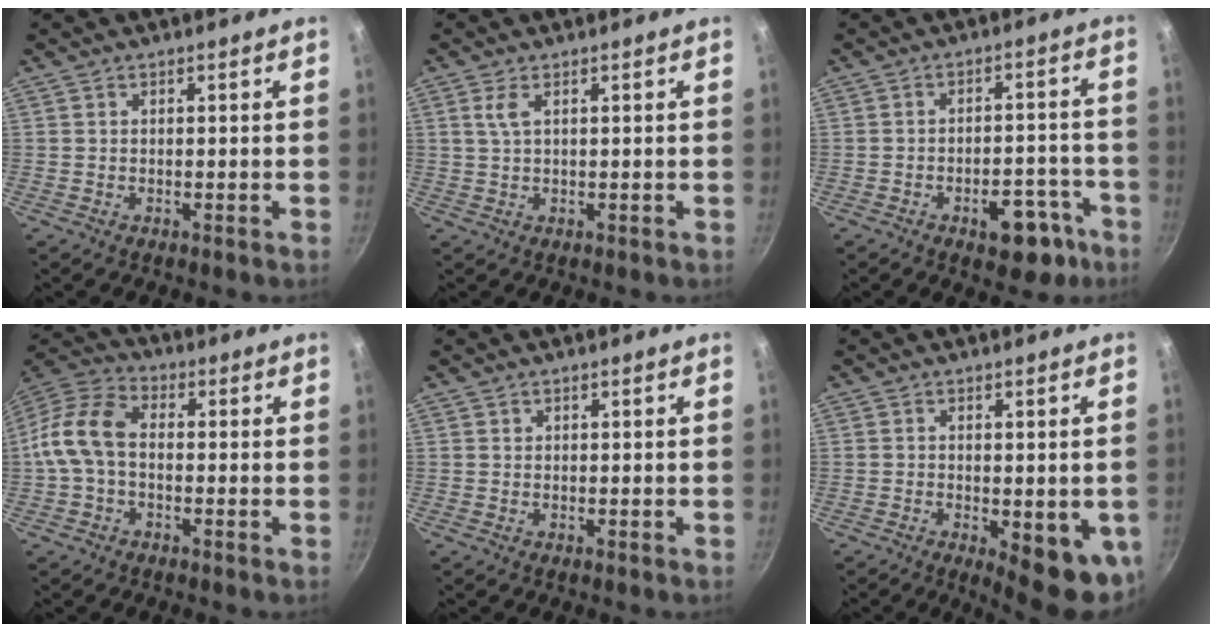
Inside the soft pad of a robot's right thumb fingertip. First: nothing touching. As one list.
[{"total": 2.5, "force": [0.9, 0.9, 2.1], "torque": [-0.046, -0.001, 0.021]}, {"total": 9.9, "force": [-5.3, 5.3, 6.6], "torque": [-0.047, 0.044, -0.061]}, {"total": 10.7, "force": [-0.9, 7.0, 8.0], "torque": [-0.150, 0.038, -0.035]}, {"total": 0.0}, {"total": 11.4, "force": [-2.9, 4.1, 10.2], "torque": [-0.103, -0.012, -0.029]}]